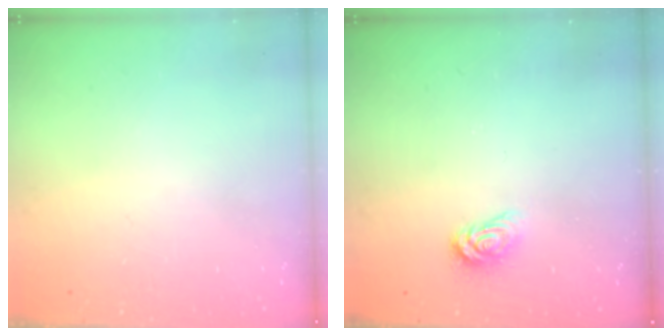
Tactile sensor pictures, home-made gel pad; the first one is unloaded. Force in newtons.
{"total": 3.5, "press": 3.5, "slide": 0.4}